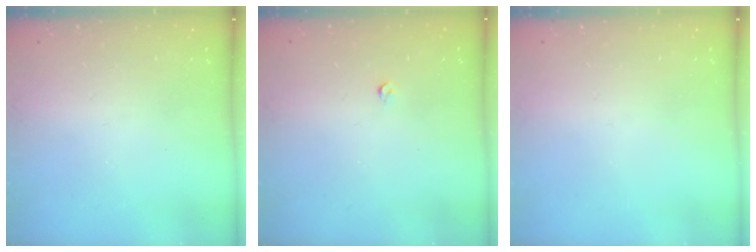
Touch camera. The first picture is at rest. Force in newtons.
{"total": 2.6, "press": 2.5, "slide": 0.4}
{"total": 0.0}